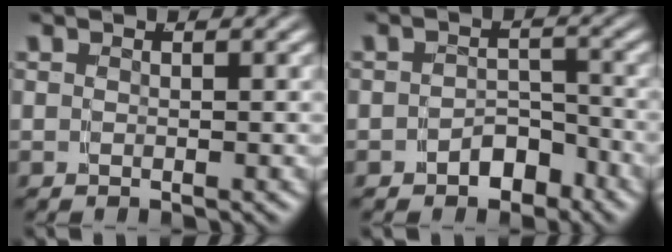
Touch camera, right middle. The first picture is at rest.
{"total": 3.4, "force": [-2.7, 2.0, 0.6], "torque": [0.012, 0.002, -0.048]}